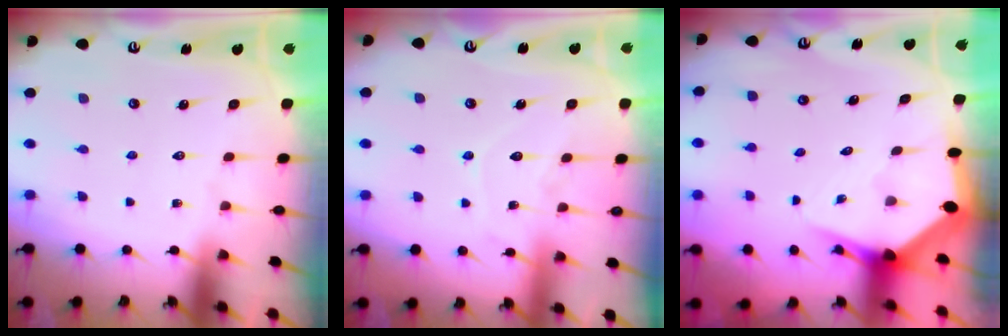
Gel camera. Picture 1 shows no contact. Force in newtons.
{"total": 8.0, "press": 7.9, "slide": 0.3}
{"total": 3.8, "press": 3.7, "slide": 0.5}